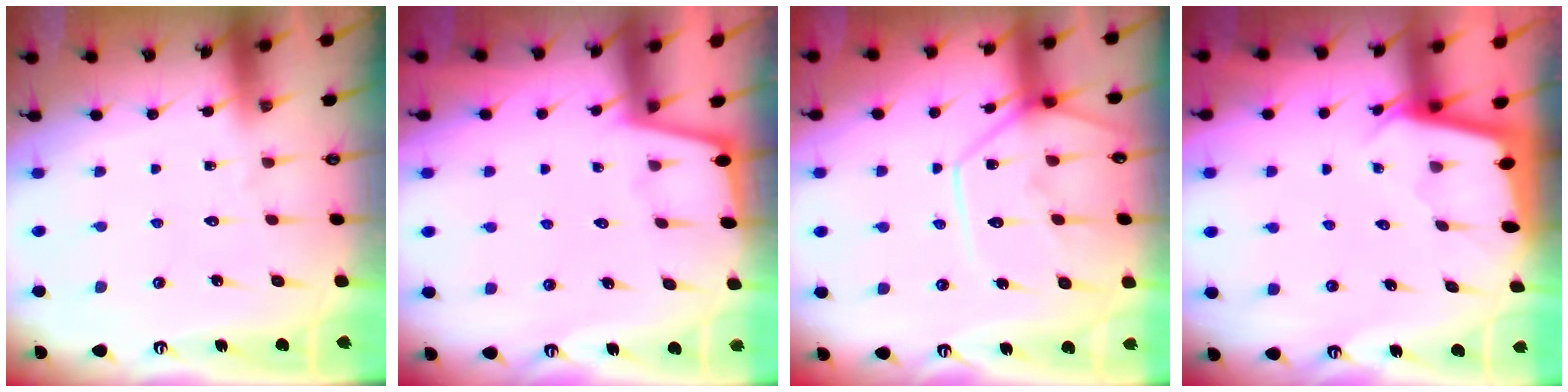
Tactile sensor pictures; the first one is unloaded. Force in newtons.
{"total": 0.9, "press": 0.9, "slide": 0.2}
{"total": 13.1, "press": 13.0, "slide": 1.5}
{"total": 1.9, "press": 1.9, "slide": 0.1}